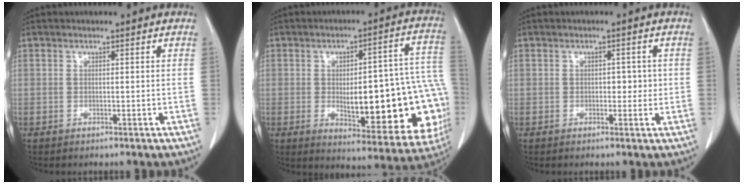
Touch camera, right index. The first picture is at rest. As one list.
[{"total": 23.6, "force": [-3.7, 6.9, 22.2], "torque": [-0.204, 0.030, -0.021]}, {"total": 2.4, "force": [0.0, 1.5, 1.9], "torque": [-0.019, 0.003, 0.001]}]